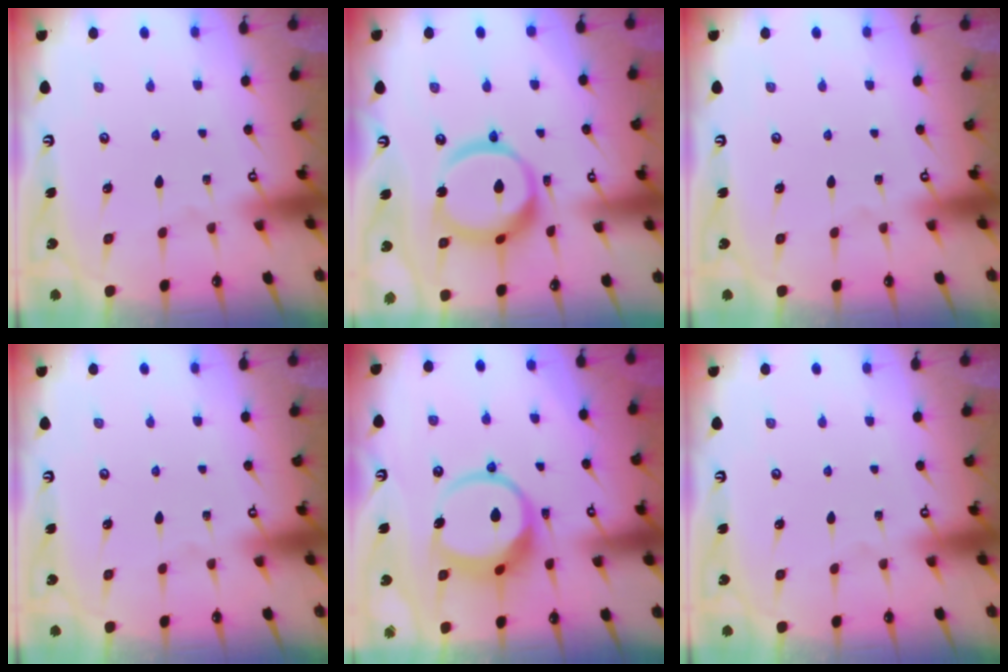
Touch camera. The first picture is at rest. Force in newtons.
{"total": 15.9, "press": 15.8, "slide": 1.7}
{"total": 0.0}
{"total": 0.0}
{"total": 10.6, "press": 10.4, "slide": 1.5}
{"total": 0.0}